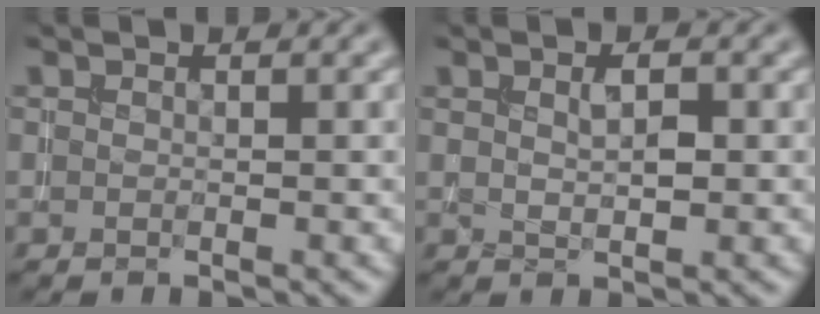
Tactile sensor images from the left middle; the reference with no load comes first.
{"total": 1.5, "force": [0.6, 0.5, 1.3], "torque": [-0.024, 0.004, 0.012]}